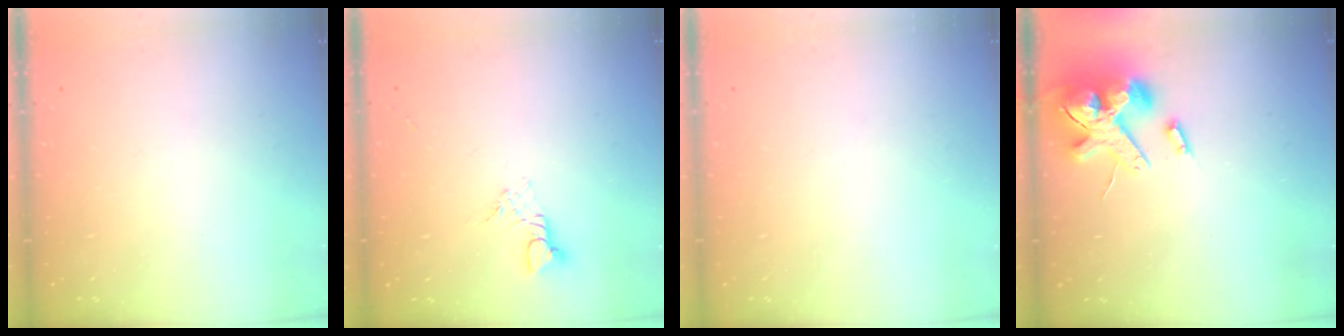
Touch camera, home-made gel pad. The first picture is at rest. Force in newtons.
{"total": 2.3, "press": 2.3, "slide": 0.2}
{"total": 0.0}
{"total": 14.2, "press": 14.0, "slide": 2.2}